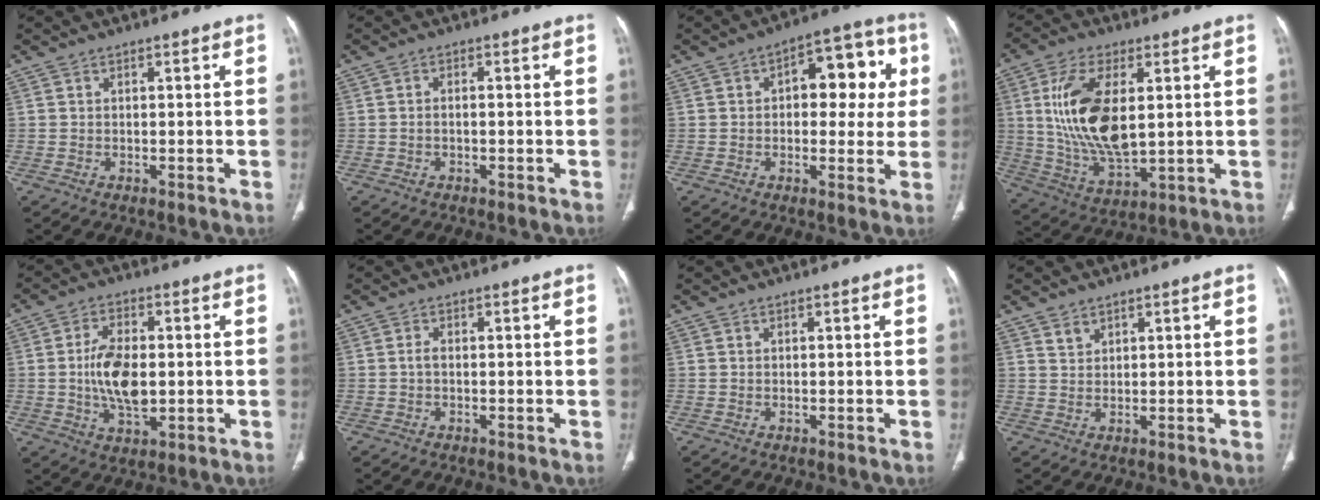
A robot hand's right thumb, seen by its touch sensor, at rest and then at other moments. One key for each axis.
{"total": 1.1, "fx": -0.4, "fy": 0.5, "fz": 0.9, "tx": -0.018, "ty": 0.006, "tz": -0.006}
{"total": 14.1, "fx": 2.7, "fy": 7.8, "fz": 11.5, "tx": -0.099, "ty": 0.026, "tz": 0.032}
{"total": 17.1, "fx": 2.9, "fy": 8.2, "fz": 14.7, "tx": -0.284, "ty": -0.018, "tz": 0.065}
{"total": 10.3, "fx": -0.3, "fy": 5.5, "fz": 8.7, "tx": -0.156, "ty": -0.001, "tz": -0.003}
{"total": 1.0, "fx": -0.2, "fy": 0.5, "fz": 0.9, "tx": -0.018, "ty": 0.001, "tz": -0.006}
{"total": 0.0}
{"total": 1.8, "fx": 1.5, "fy": 1.0, "fz": 0.4, "tx": 0.002, "ty": -0.009, "tz": 0.027}